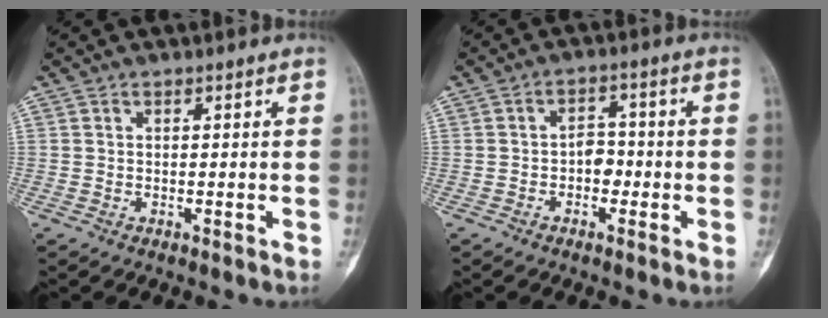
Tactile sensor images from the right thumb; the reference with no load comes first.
{"total": 4.1, "force": [-1.1, 2.9, 2.7], "torque": [-0.019, 0.017, -0.025]}